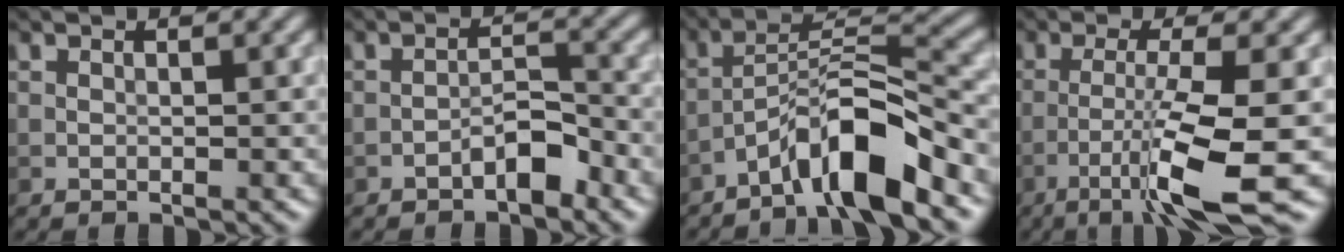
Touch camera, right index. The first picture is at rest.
{"total": 2.8, "force": [-1.9, 0.9, 1.8], "torque": [-0.026, 0.015, -0.033]}
{"total": 7.9, "force": [-5.1, 1.5, 5.8], "torque": [-0.104, 0.016, -0.091]}
{"total": 7.6, "force": [-3.2, 0.5, 6.9], "torque": [-0.121, 0.000, -0.063]}